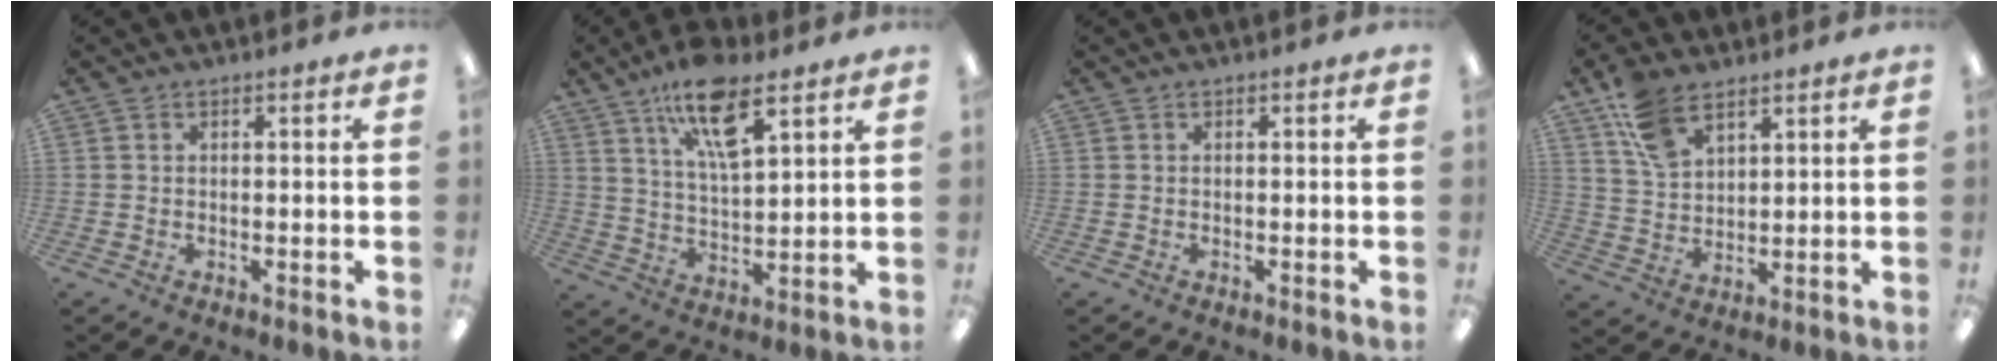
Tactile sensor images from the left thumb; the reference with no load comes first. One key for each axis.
{"total": 13.2, "fx": 8.5, "fy": 4.7, "fz": 8.9, "tx": -0.148, "ty": -0.035, "tz": 0.147}
{"total": 0.0}
{"total": 9.9, "fx": 6.6, "fy": 5.4, "fz": 5.0, "tx": -0.102, "ty": -0.017, "tz": 0.127}